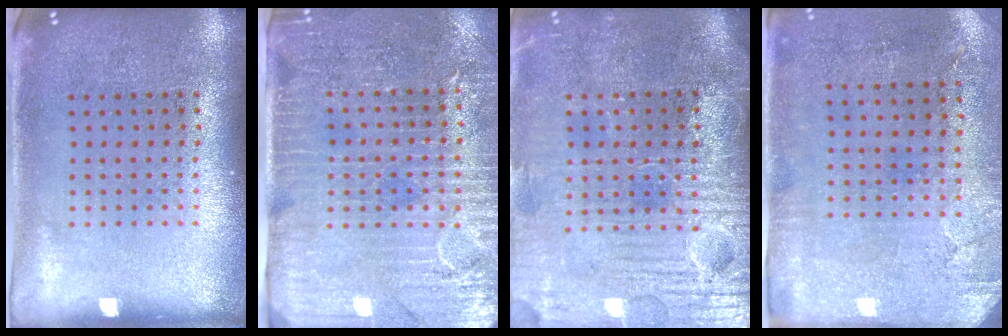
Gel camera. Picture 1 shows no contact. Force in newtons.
{"total": 3.5, "press": 3.2, "slide": 1.4}
{"total": 4.1, "press": 3.8, "slide": 1.5}
{"total": 2.9, "press": 2.4, "slide": 1.7}